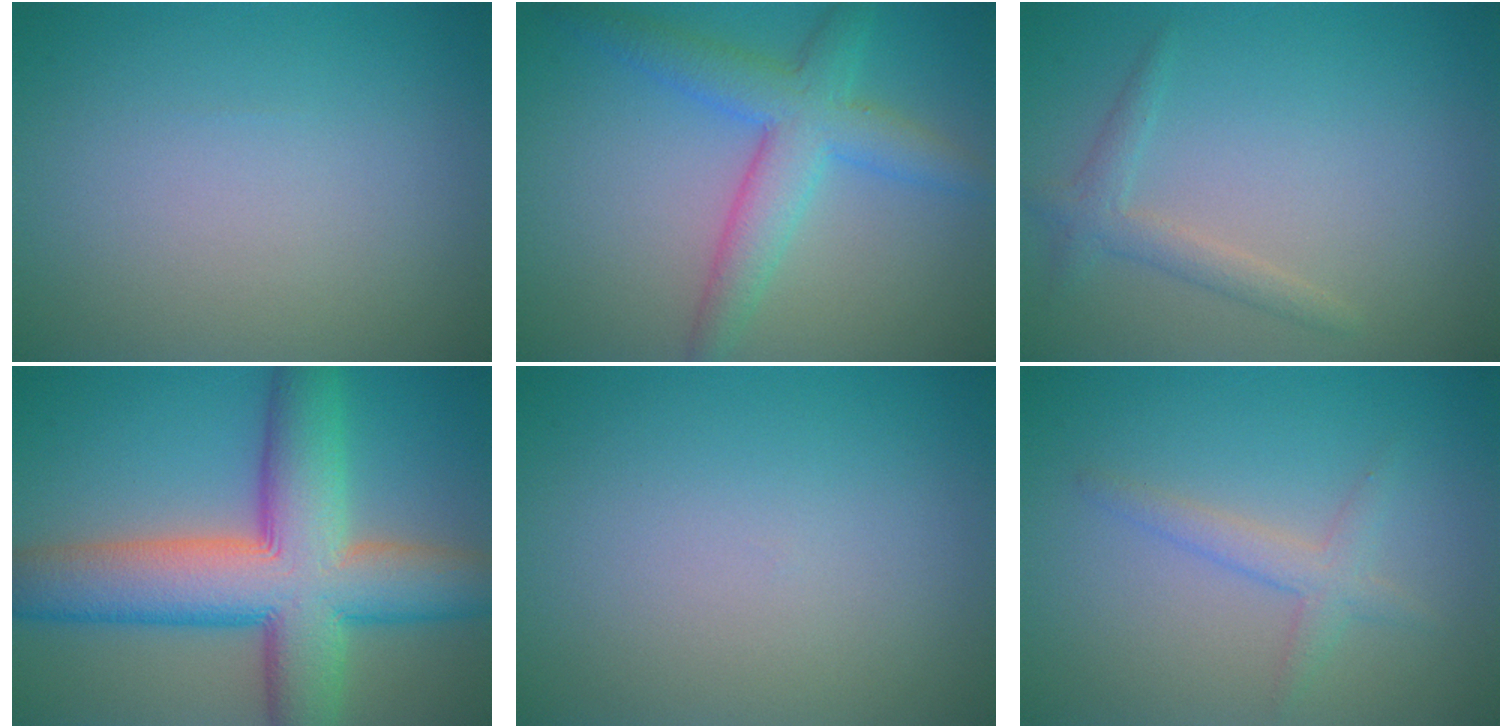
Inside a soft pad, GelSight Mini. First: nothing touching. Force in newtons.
{"total": 5.1, "press": 5.1, "slide": 0.1}
{"total": 1.8, "press": 1.8, "slide": 0.1}
{"total": 12.3, "press": 12.3, "slide": 0.6}
{"total": 0.0}
{"total": 2.0, "press": 2.0, "slide": 0.1}